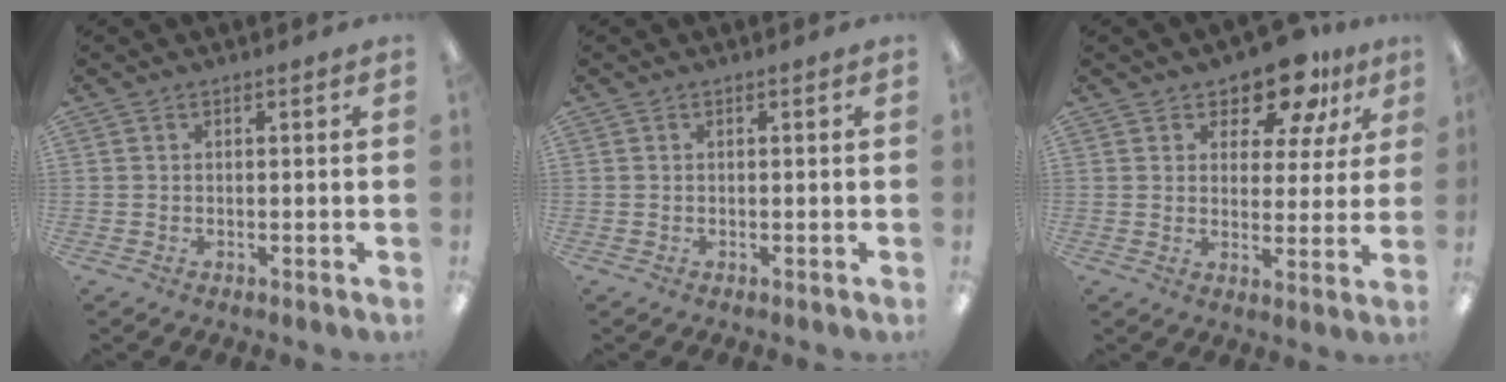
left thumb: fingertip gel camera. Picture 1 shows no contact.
{"total": 0.0}
{"total": 11.0, "force": [8.7, 4.8, 4.7], "torque": [-0.076, -0.051, 0.159]}